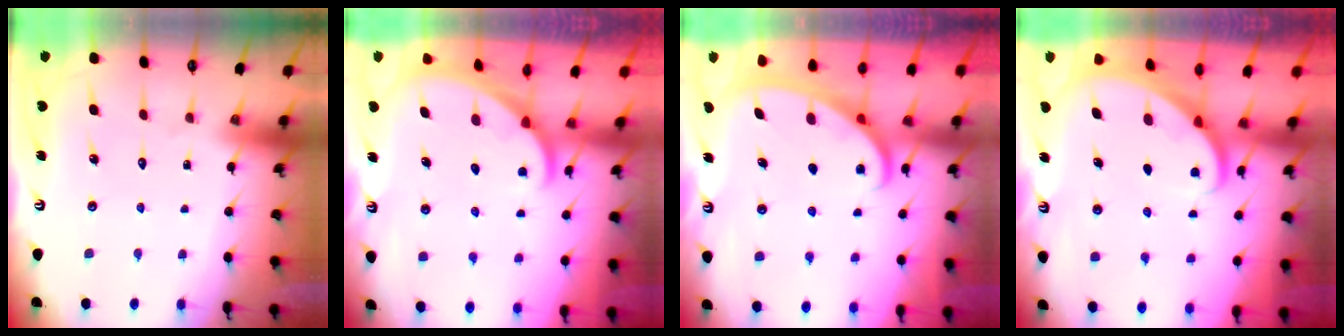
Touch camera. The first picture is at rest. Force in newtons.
{"total": 1.7, "press": 1.7, "slide": 0.1}
{"total": 2.7, "press": 2.7, "slide": 0.4}
{"total": 2.4, "press": 2.4, "slide": 0.2}